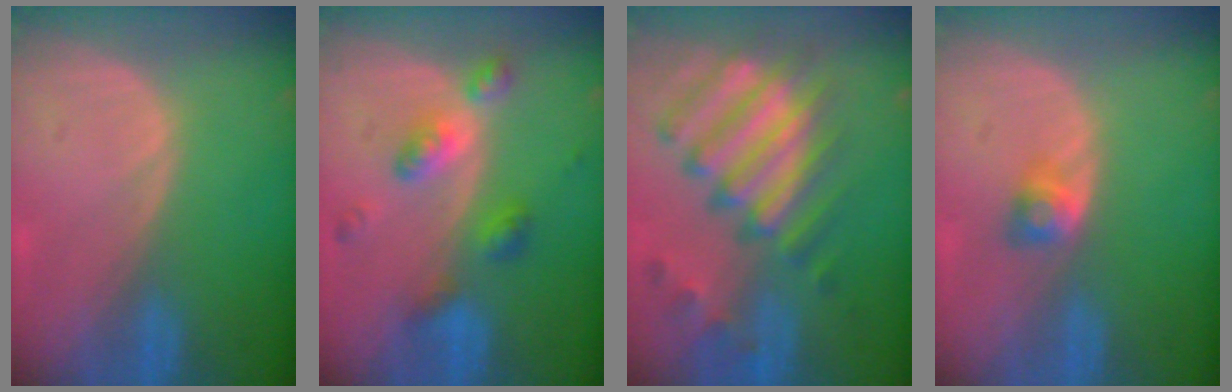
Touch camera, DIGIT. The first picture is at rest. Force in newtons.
{"total": 6.0, "press": 6.0, "slide": 0.4}
{"total": 12.3, "press": 10.6, "slide": 6.3}
{"total": 2.7, "press": 2.4, "slide": 1.1}